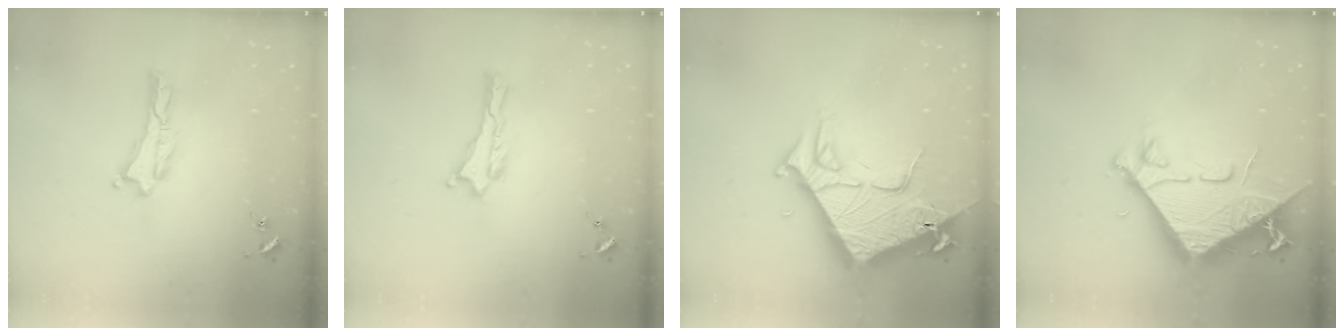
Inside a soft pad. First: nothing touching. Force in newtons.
{"total": 0.0}
{"total": 9.2, "press": 9.2, "slide": 0.9}
{"total": 10.1, "press": 10.0, "slide": 1.2}